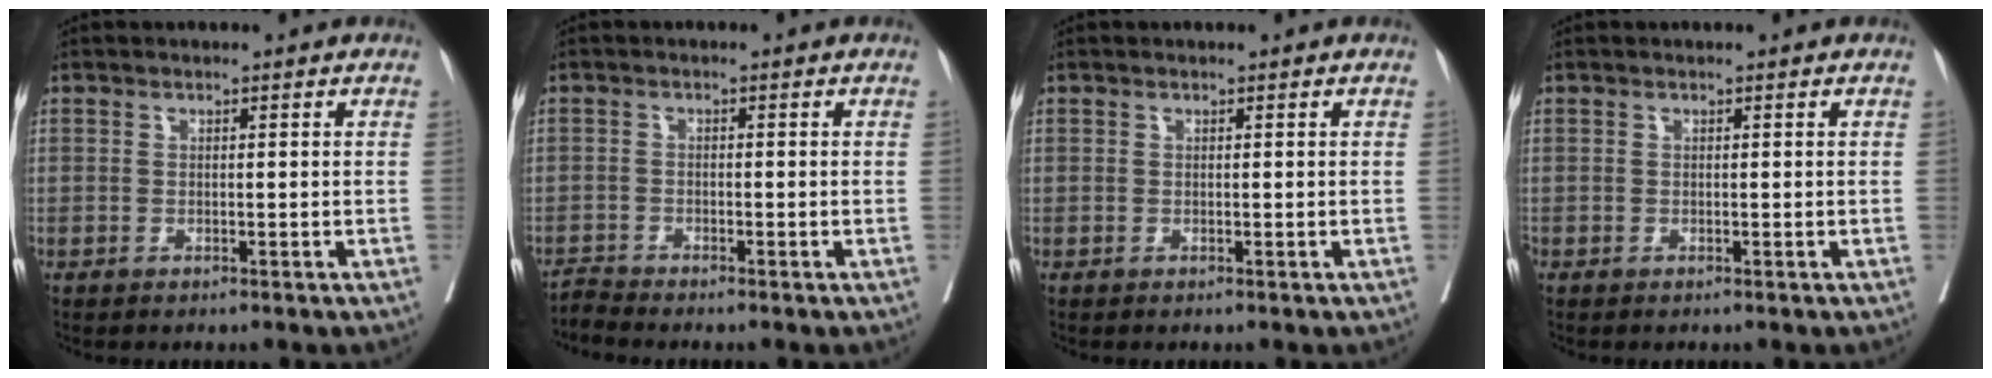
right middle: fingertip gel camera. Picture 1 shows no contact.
{"total": 2.1, "force": [-1.9, -0.9, -0.4], "torque": [0.003, -0.014, -0.039]}
{"total": 0.0}
{"total": 0.0}